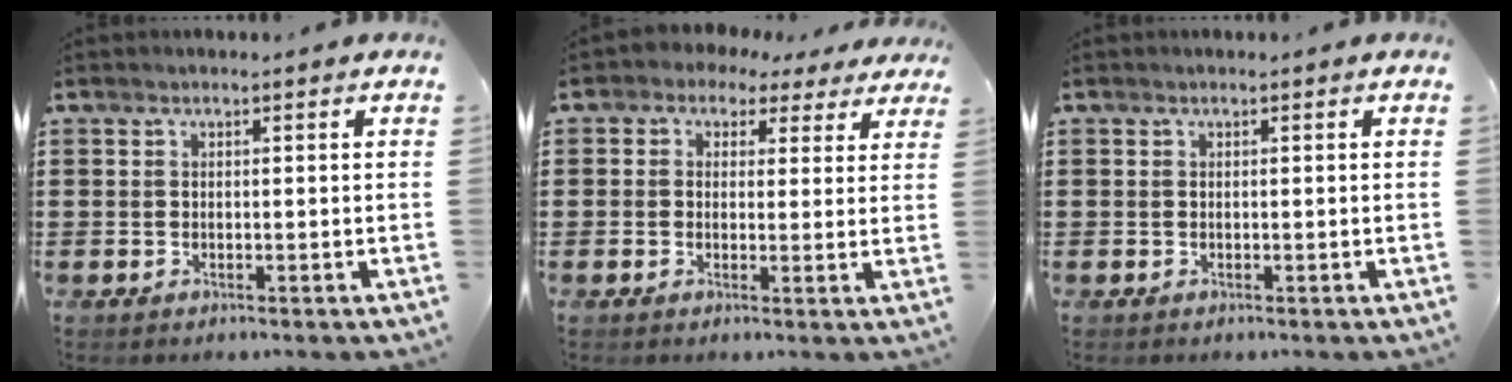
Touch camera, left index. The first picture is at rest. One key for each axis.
{"total": 2.2, "fx": 1.1, "fy": 1.8, "fz": 0.7, "tx": -0.027, "ty": 0.000, "tz": 0.017}
{"total": 0.0}